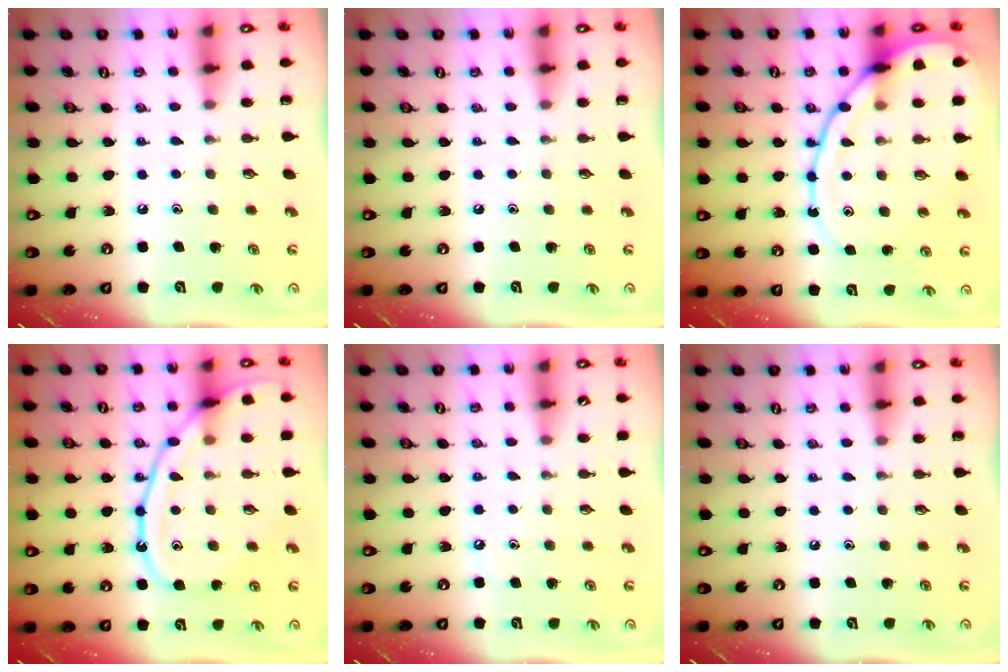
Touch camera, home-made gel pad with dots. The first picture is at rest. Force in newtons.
{"total": 0.0}
{"total": 15.1, "press": 15.0, "slide": 1.5}
{"total": 16.2, "press": 16.1, "slide": 1.6}
{"total": 2.5, "press": 2.4, "slide": 0.4}
{"total": 0.0}